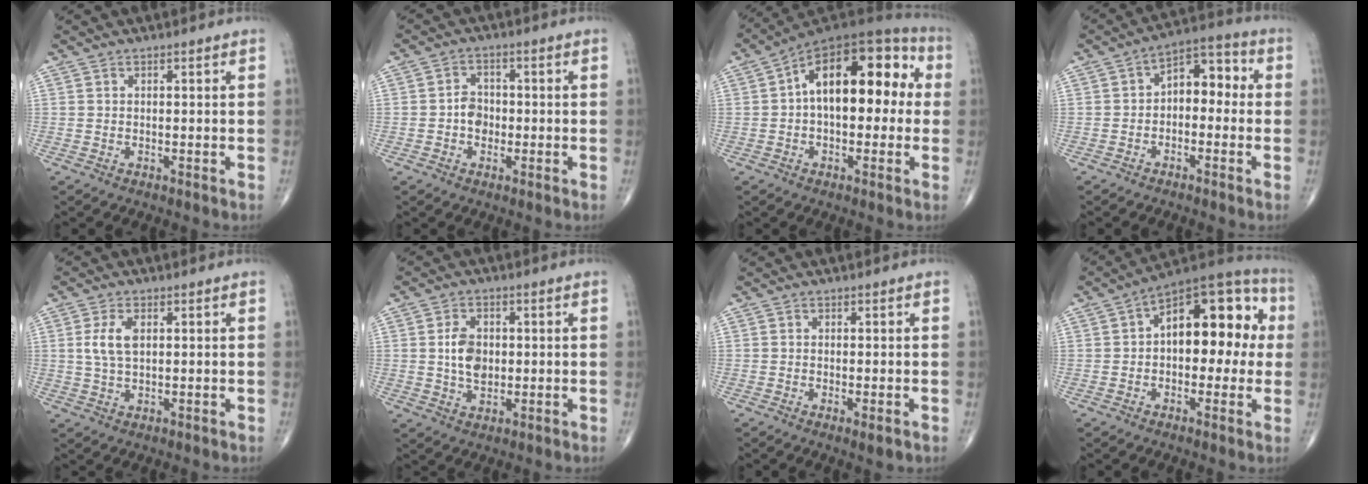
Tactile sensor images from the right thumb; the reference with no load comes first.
{"total": 3.5, "force": [-0.7, 2.9, 1.9], "torque": [-0.013, 0.010, -0.020]}
{"total": 18.2, "force": [2.1, 9.7, 15.2], "torque": [-0.198, 0.047, 0.019]}
{"total": 7.9, "force": [-0.4, 5.1, 6.1], "torque": [-0.057, 0.039, -0.022]}
{"total": 5.1, "force": [1.0, 2.6, 4.2], "torque": [-0.090, 0.000, 0.020]}
{"total": 6.0, "force": [0.4, 4.0, 4.4], "torque": [-0.067, -0.004, 0.007]}
{"total": 2.0, "force": [-0.7, 0.5, 1.8], "torque": [-0.030, -0.006, -0.010]}
{"total": 17.0, "force": [1.9, 9.6, 14.0], "torque": [-0.154, 0.045, 0.016]}